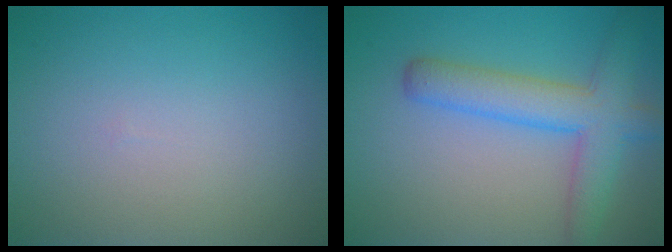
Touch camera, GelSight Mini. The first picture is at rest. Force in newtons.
{"total": 5.5, "press": 5.4, "slide": 0.2}